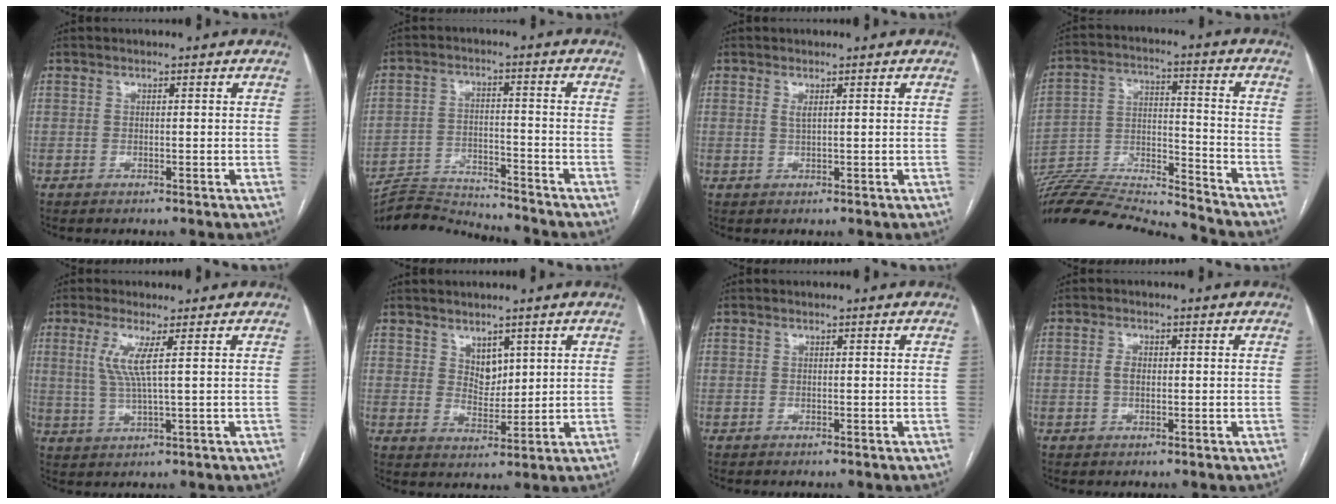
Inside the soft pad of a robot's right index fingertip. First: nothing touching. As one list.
[{"total": 10.6, "force": [-10.6, -0.7, 0.3], "torque": [-0.009, 0.008, -0.178]}, {"total": 1.1, "force": [0.5, 0.1, 0.9], "torque": [-0.026, -0.004, 0.011]}, {"total": 22.8, "force": [-21.7, -0.3, 7.2], "torque": [-0.166, -0.011, -0.358]}, {"total": 5.0, "force": [1.5, -0.2, 4.8], "torque": [-0.105, -0.001, 0.035]}, {"total": 3.9, "force": [2.1, 2.5, 2.2], "torque": [-0.035, -0.004, 0.046]}, {"total": 0.0}, {"total": 1.9, "force": [0.0, 1.1, 1.5], "torque": [-0.030, 0.004, 0.000]}]